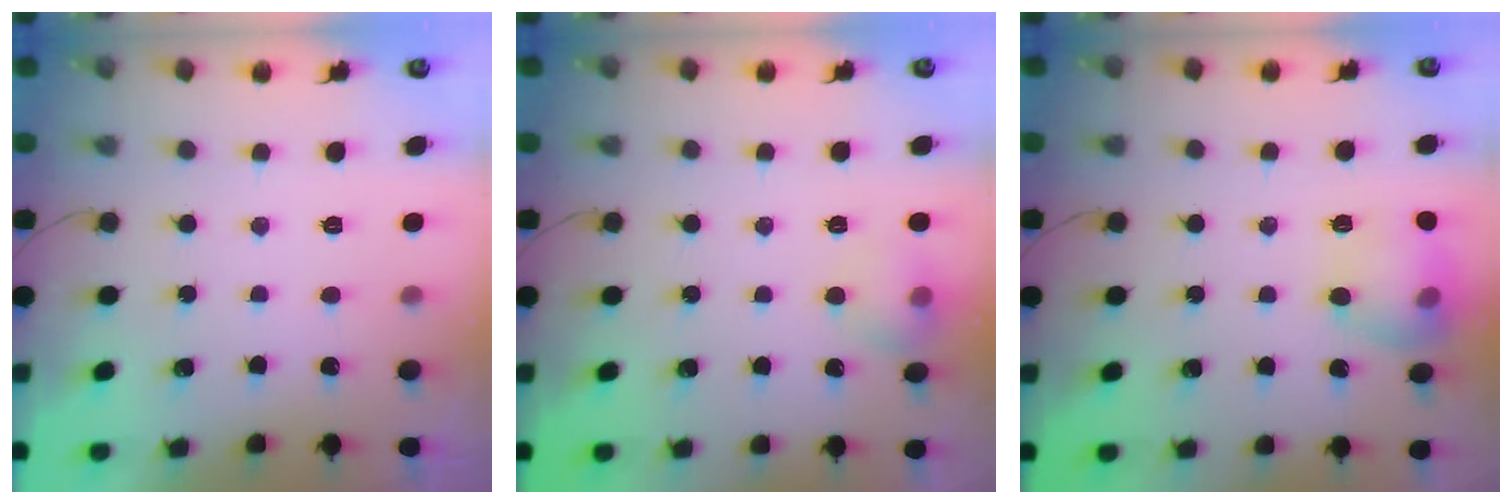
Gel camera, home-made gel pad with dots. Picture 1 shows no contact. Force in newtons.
{"total": 6.9, "press": 6.7, "slide": 1.7}
{"total": 13.3, "press": 13.2, "slide": 1.2}